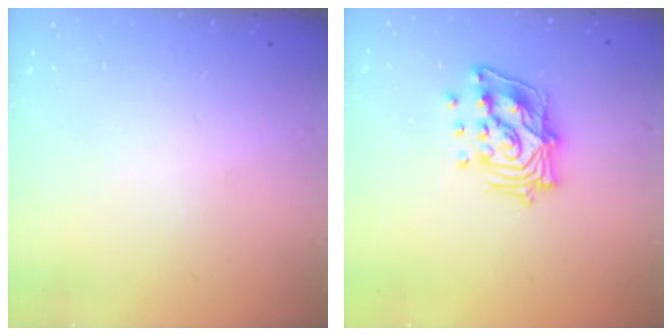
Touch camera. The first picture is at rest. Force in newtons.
{"total": 14.9, "press": 14.8, "slide": 2.0}